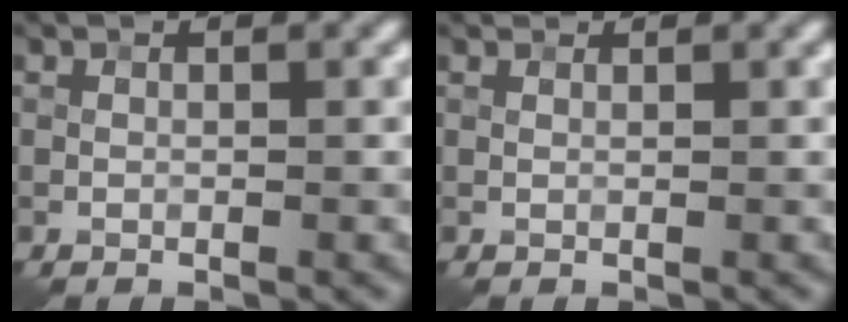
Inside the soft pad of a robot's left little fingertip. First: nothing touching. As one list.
[{"total": 1.1, "force": [1.1, 0.2, 0.3], "torque": [-0.013, -0.001, 0.010]}]